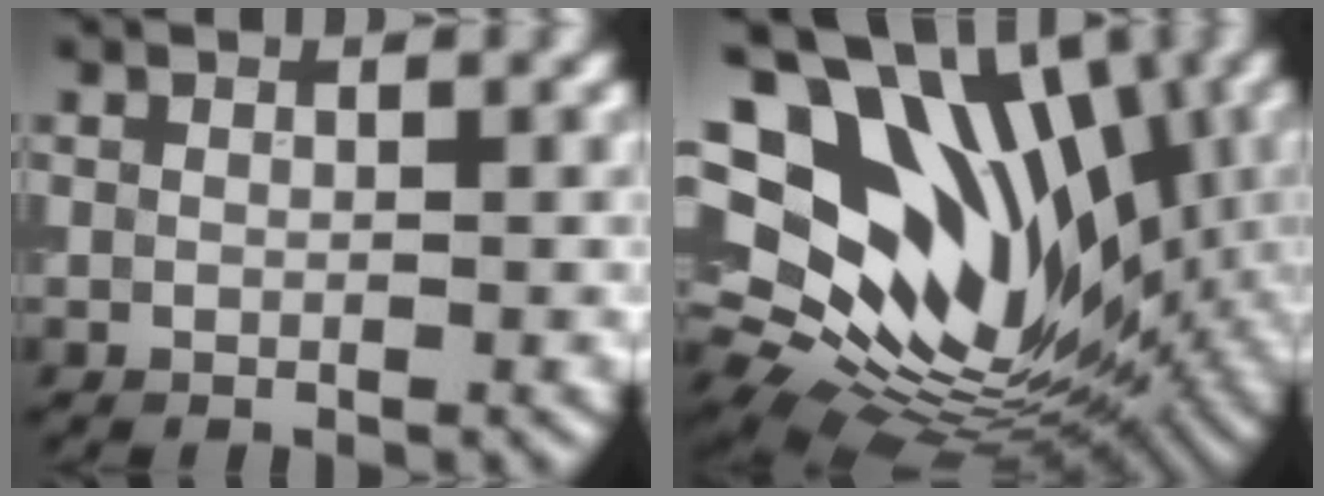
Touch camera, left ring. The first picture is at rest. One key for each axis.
{"total": 20.0, "fx": 2.9, "fy": 14.6, "fz": 13.3, "tx": -0.228, "ty": 0.008, "tz": 0.069}